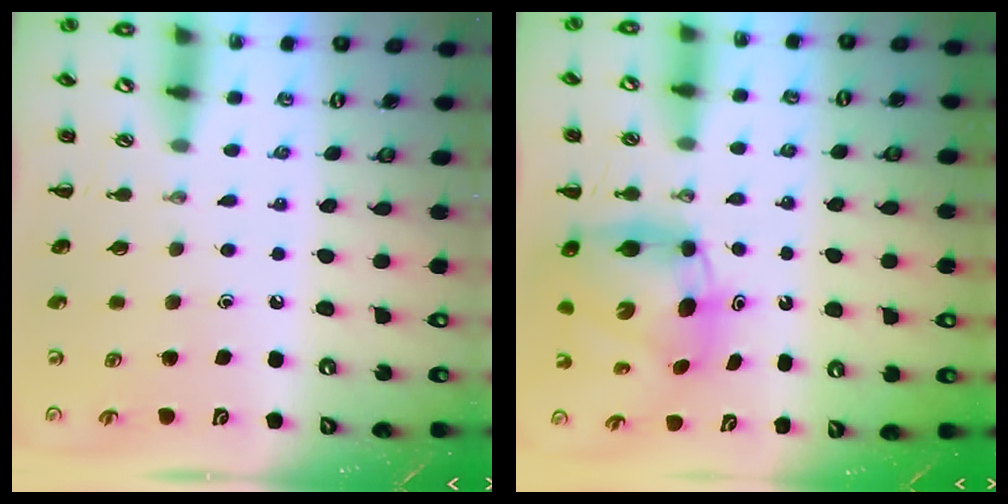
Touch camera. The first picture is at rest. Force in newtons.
{"total": 7.1, "press": 6.9, "slide": 1.8}